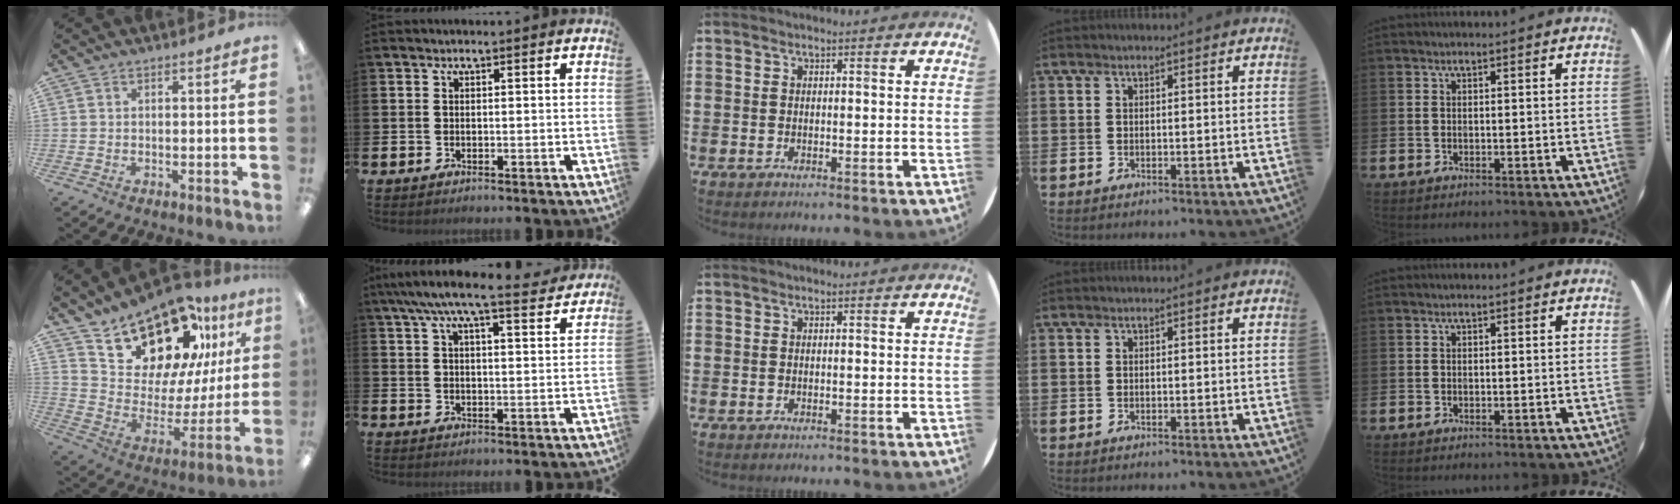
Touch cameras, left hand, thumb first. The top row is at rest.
{"thumb": {"total": 20.0, "force": [16.4, 9.0, 7.3], "torque": [-0.118, -0.118, 0.291]}, "index": {"total": 7.5, "force": [6.7, 0.9, 3.1], "torque": [-0.066, -0.032, 0.115]}}